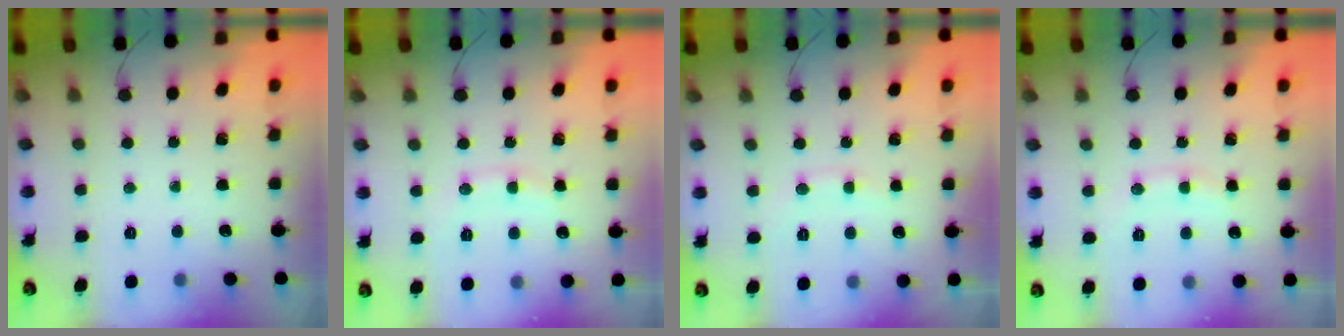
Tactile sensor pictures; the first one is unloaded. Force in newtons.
{"total": 7.6, "press": 7.5, "slide": 0.9}
{"total": 8.0, "press": 7.8, "slide": 1.6}
{"total": 7.6, "press": 7.5, "slide": 0.9}